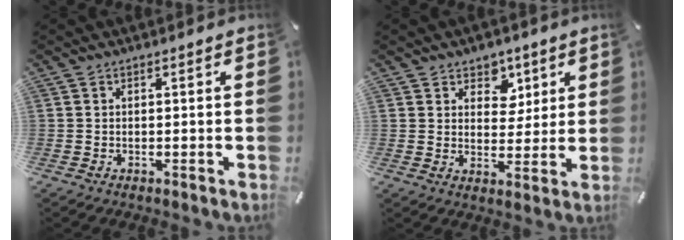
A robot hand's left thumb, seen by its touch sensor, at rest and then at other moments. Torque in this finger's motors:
{"motor_torque": [0.47, -0.06, 0.01, -0.16, 0.06]}